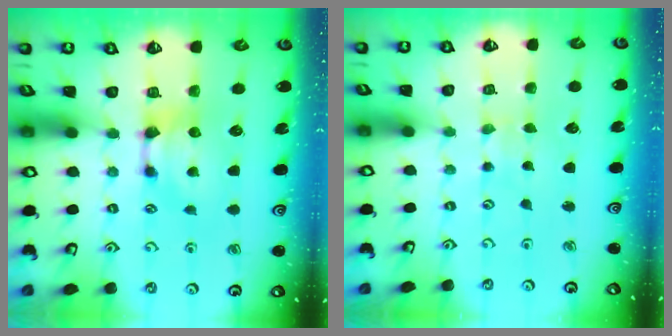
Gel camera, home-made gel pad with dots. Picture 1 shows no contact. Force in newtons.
{"total": 4.1, "press": 4.1, "slide": 0.1}